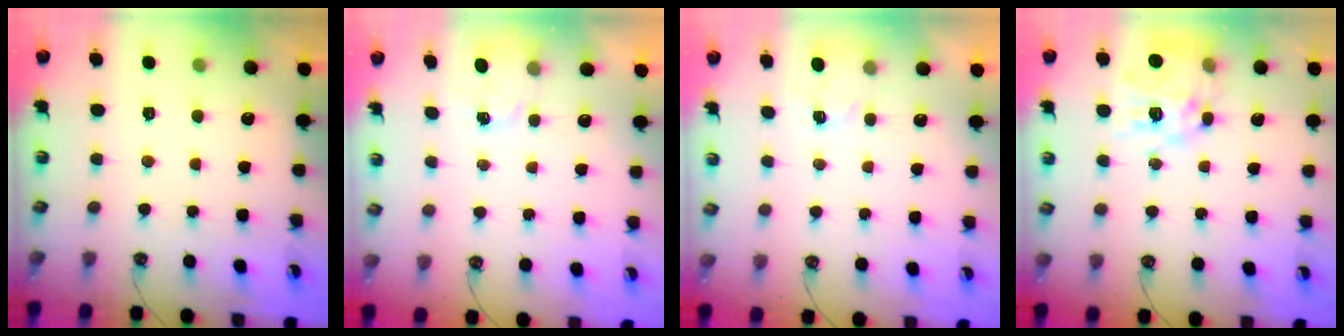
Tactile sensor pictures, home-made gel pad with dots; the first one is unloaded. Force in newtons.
{"total": 1.8, "press": 1.7, "slide": 0.3}
{"total": 2.6, "press": 2.5, "slide": 0.4}
{"total": 14.2, "press": 14.2, "slide": 1.2}